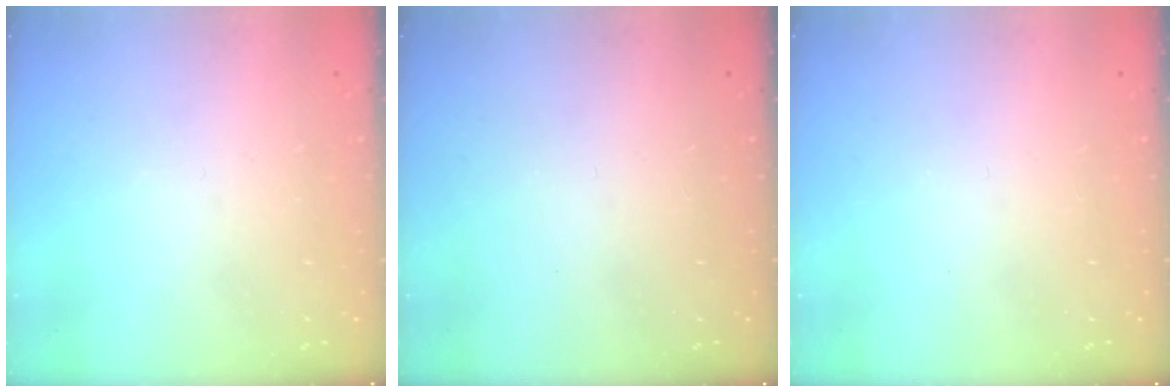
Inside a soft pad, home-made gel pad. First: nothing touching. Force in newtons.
{"total": 0.0}
{"total": 0.0}